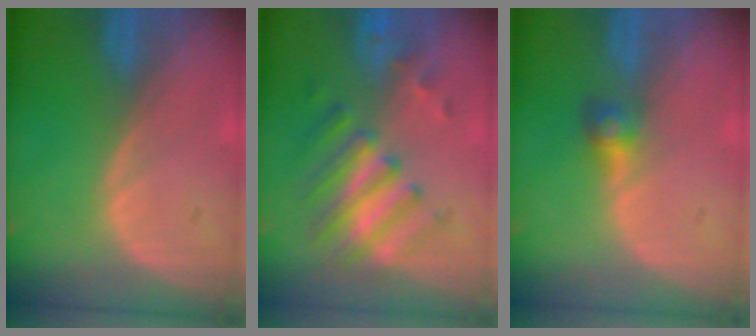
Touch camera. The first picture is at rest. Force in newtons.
{"total": 7.9, "press": 6.9, "slide": 3.8}
{"total": 2.6, "press": 2.5, "slide": 0.2}